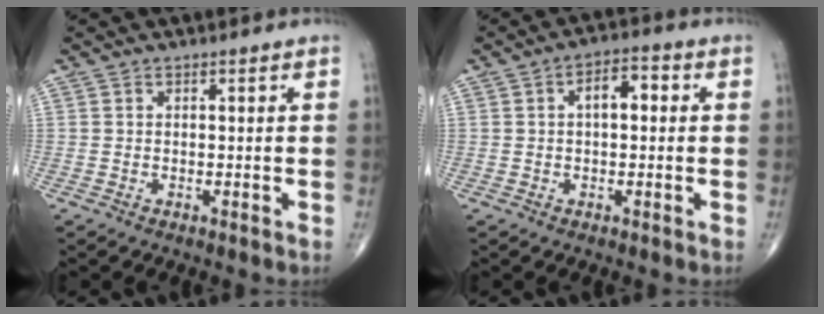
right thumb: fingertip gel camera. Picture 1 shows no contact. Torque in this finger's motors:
{"motor_torque": [0.12, 1.56, 0.50, 0.12, 0.00]}